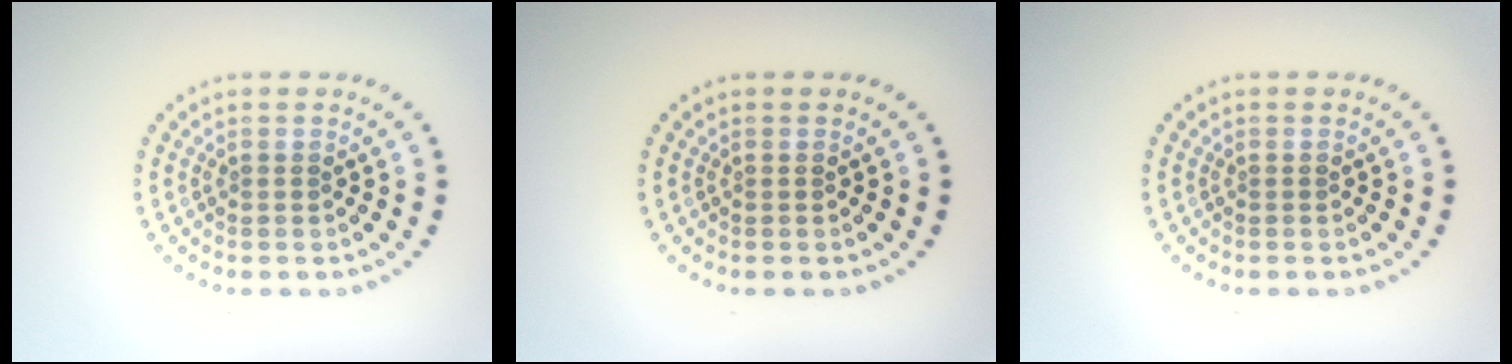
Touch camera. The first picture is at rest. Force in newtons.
{"total": 0.0}
{"total": 0.0}